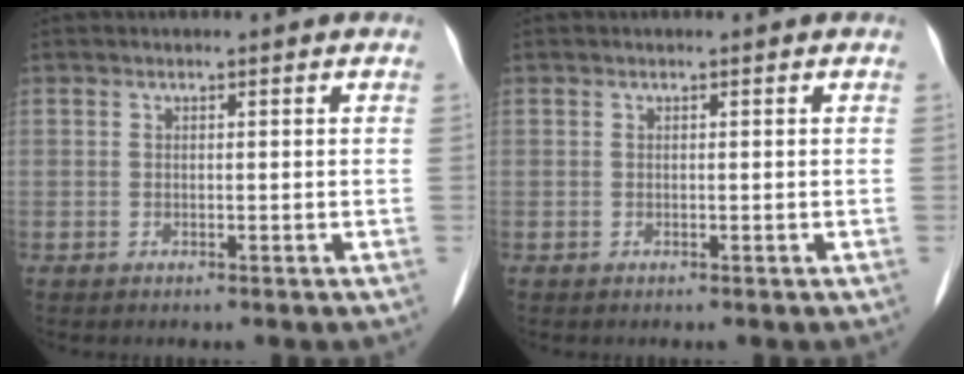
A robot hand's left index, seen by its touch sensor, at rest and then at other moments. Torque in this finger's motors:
{"motor_torque": [0.00, 0.00, 0.02, 0.00]}